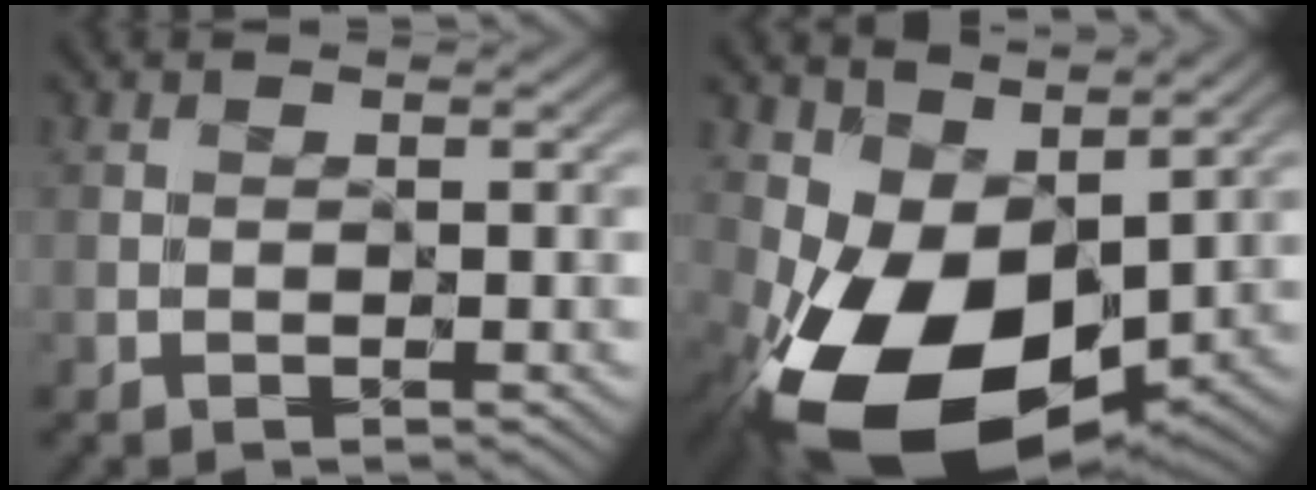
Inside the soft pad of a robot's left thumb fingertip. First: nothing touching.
{"total": 13.2, "force": [-0.2, 8.3, 10.2], "torque": [-0.206, -0.033, 0.005]}